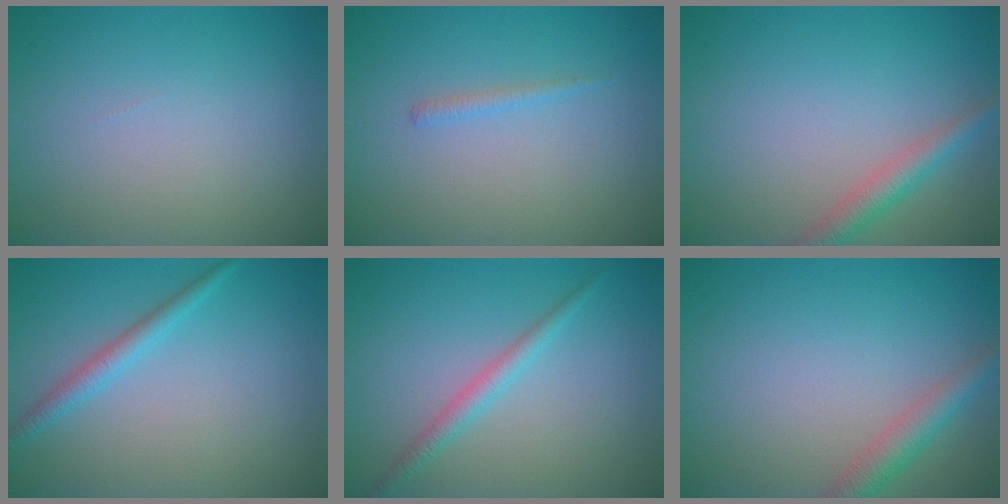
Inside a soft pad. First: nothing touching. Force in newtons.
{"total": 0.8, "press": 0.8, "slide": 0.1}
{"total": 2.7, "press": 2.7, "slide": 0.1}
{"total": 1.9, "press": 1.9, "slide": 0.1}
{"total": 1.8, "press": 1.8, "slide": 0.0}
{"total": 2.6, "press": 2.6, "slide": 0.1}